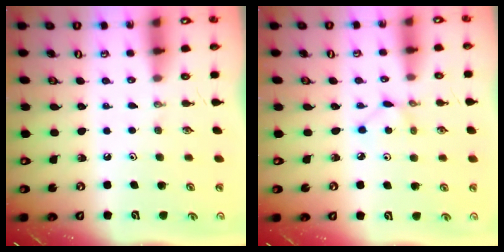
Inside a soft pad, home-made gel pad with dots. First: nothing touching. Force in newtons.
{"total": 1.6, "press": 1.6, "slide": 0.2}